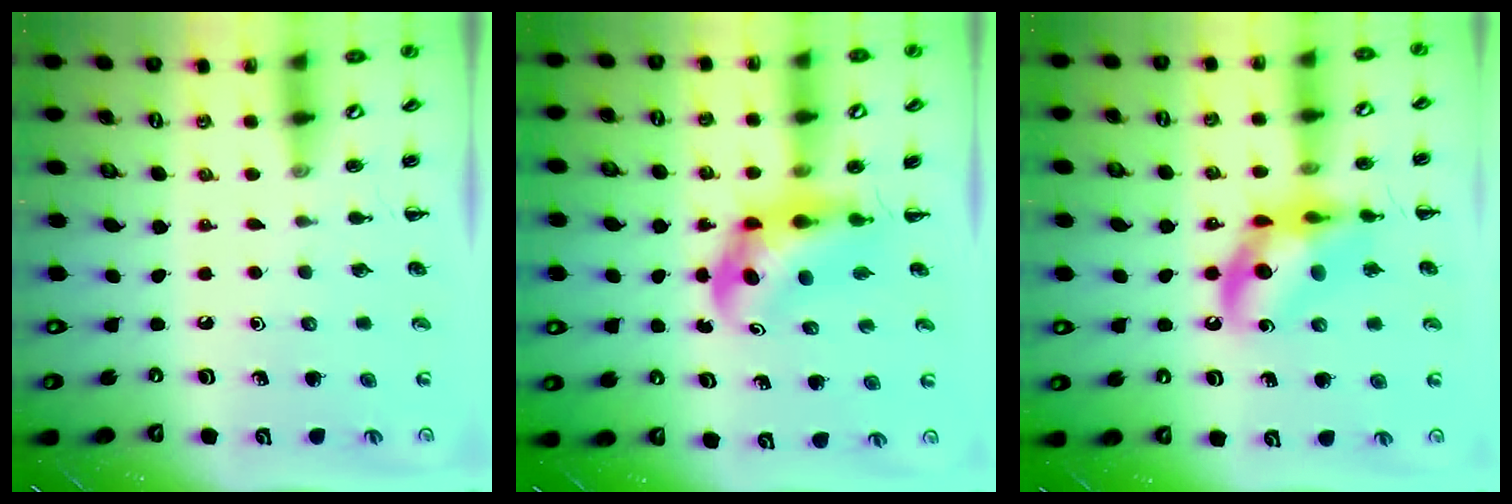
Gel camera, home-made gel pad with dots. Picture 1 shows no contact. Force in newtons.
{"total": 6.0, "press": 5.8, "slide": 1.3}
{"total": 13.9, "press": 13.5, "slide": 3.1}